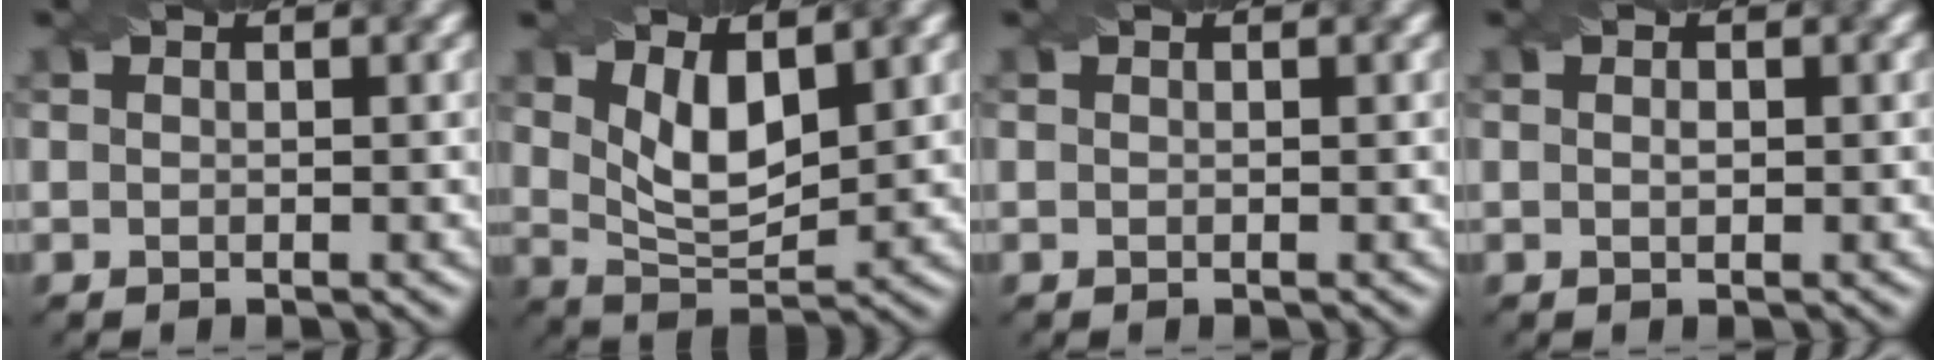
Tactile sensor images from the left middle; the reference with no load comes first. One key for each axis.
{"total": 4.8, "fx": 2.1, "fy": 2.1, "fz": 3.8, "tx": -0.080, "ty": -0.011, "tz": 0.042}
{"total": 0.0}
{"total": 0.6, "fx": 0.0, "fy": 0.3, "fz": 0.5, "tx": -0.010, "ty": 0.001, "tz": 0.001}